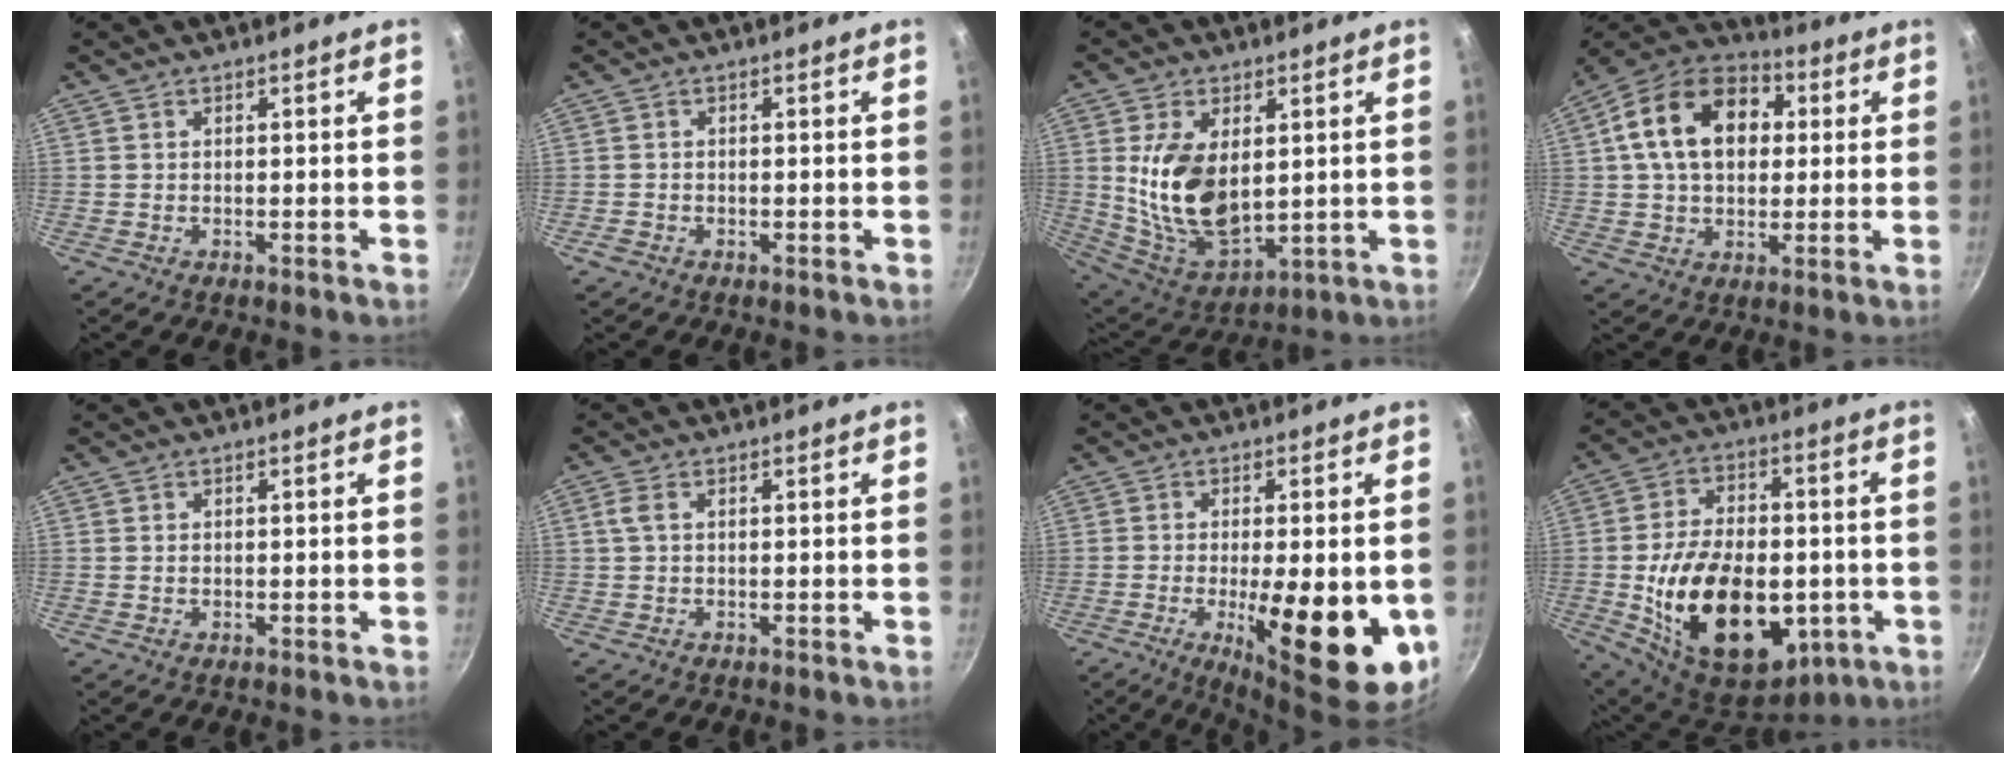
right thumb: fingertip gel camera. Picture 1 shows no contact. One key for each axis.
{"total": 1.0, "fx": -0.5, "fy": 0.6, "fz": 0.4, "tx": -0.008, "ty": 0.001, "tz": -0.011}
{"total": 15.8, "fx": 2.3, "fy": 9.3, "fz": 12.5, "tx": -0.216, "ty": -0.028, "tz": 0.064}
{"total": 17.9, "fx": 3.6, "fy": 12.6, "fz": 12.2, "tx": -0.181, "ty": 0.025, "tz": 0.045}
{"total": 0.7, "fx": 0.0, "fy": 0.6, "fz": 0.4, "tx": -0.006, "ty": 0.002, "tz": 0.000}
{"total": 2.0, "fx": 0.4, "fy": 1.1, "fz": 1.7, "tx": -0.038, "ty": 0.005, "tz": 0.007}
{"total": 16.7, "fx": -3.8, "fy": 5.3, "fz": 15.4, "tx": -0.211, "ty": -0.004, "tz": -0.046}
{"total": 25.4, "fx": -4.7, "fy": 15.8, "fz": 19.3, "tx": -0.308, "ty": 0.011, "tz": -0.057}